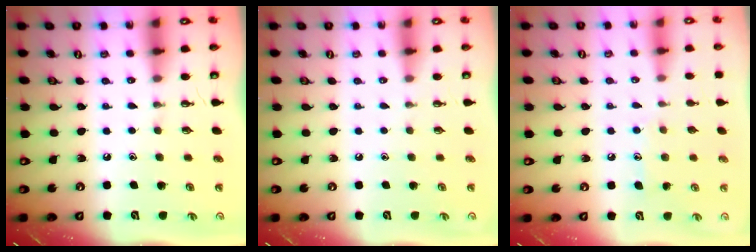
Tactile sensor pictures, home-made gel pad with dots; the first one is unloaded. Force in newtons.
{"total": 0.0}
{"total": 7.8, "press": 7.8, "slide": 0.6}